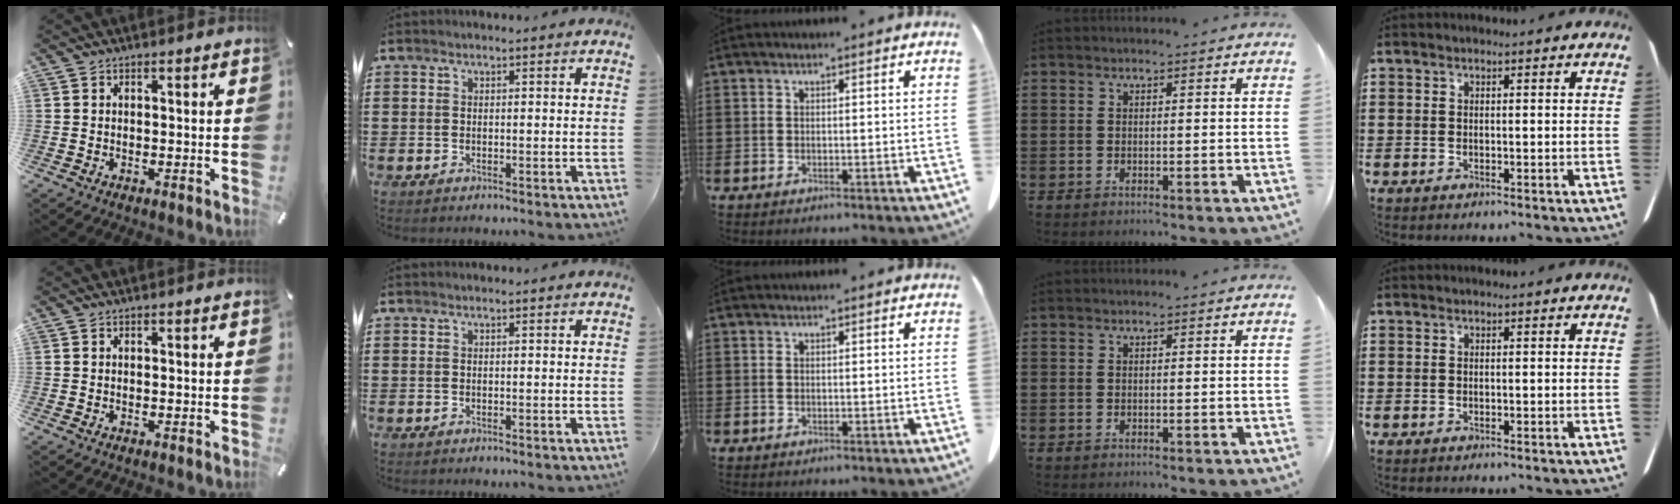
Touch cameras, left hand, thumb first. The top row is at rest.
{}